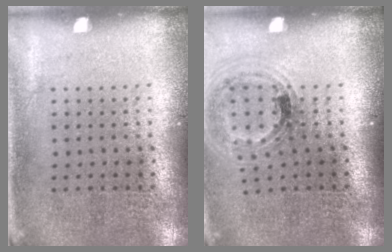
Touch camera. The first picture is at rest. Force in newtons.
{"total": 1.0, "press": 1.0, "slide": 0.3}